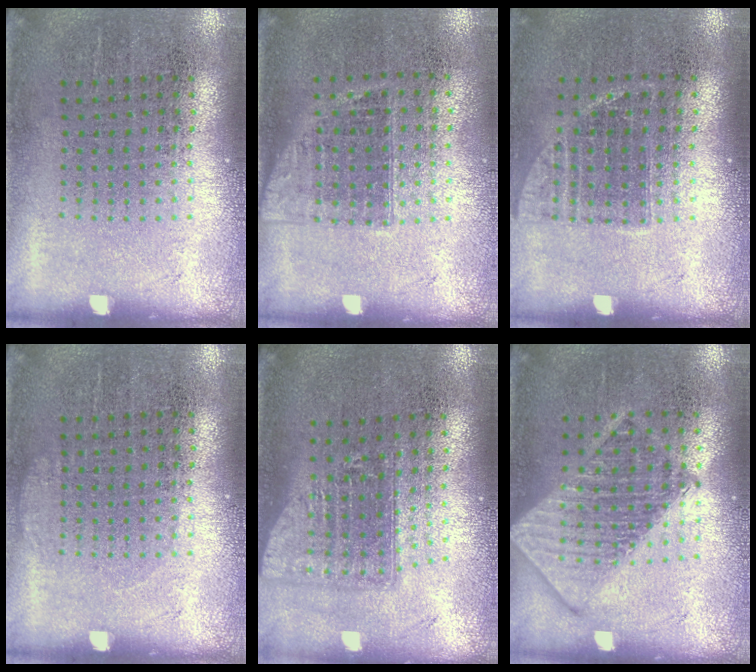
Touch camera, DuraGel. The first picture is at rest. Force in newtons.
{"total": 1.1, "press": 1.0, "slide": 0.6}
{"total": 0.9, "press": 0.8, "slide": 0.4}
{"total": 0.6, "press": 0.5, "slide": 0.1}
{"total": 1.6, "press": 1.2, "slide": 1.0}
{"total": 2.7, "press": 2.7, "slide": 0.3}